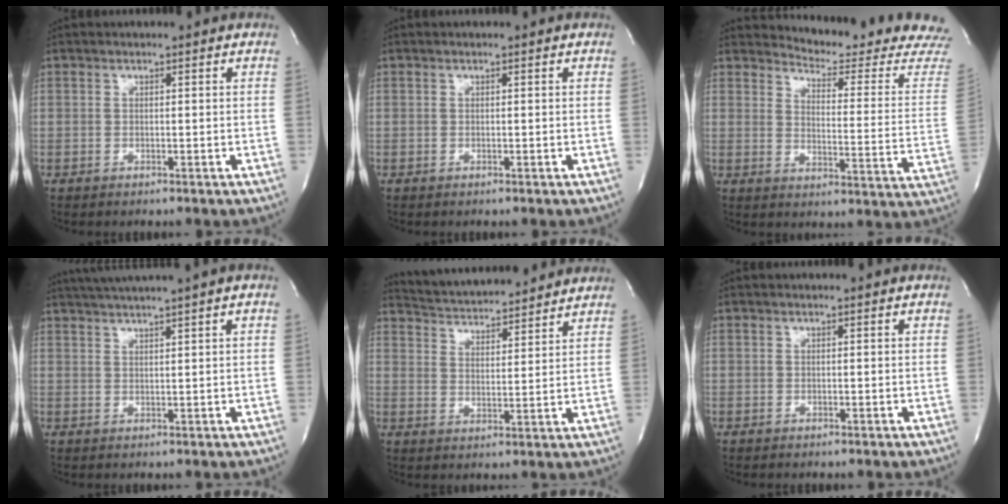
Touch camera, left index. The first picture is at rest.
{"total": 0.0}
{"total": 15.8, "force": [15.7, -0.3, 1.9], "torque": [-0.023, -0.138, 0.166]}
{"total": 5.8, "force": [4.5, -1.5, 3.4], "torque": [-0.054, 0.015, 0.071]}
{"total": 13.4, "force": [12.7, 1.6, 3.9], "torque": [-0.070, 0.013, 0.190]}
{"total": 0.0}